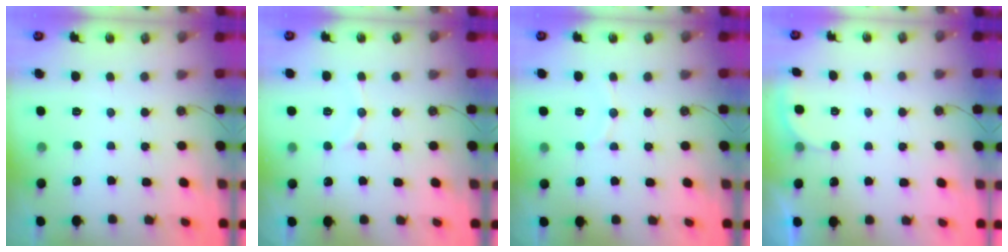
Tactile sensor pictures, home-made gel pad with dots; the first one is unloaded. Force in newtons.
{"total": 5.9, "press": 5.8, "slide": 1.2}
{"total": 4.3, "press": 4.2, "slide": 0.6}
{"total": 2.1, "press": 2.1, "slide": 0.6}